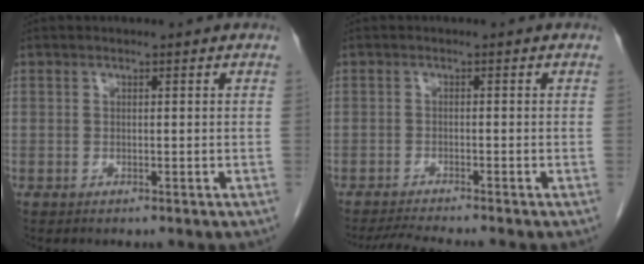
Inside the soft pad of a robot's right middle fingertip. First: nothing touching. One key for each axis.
{"total": 4.6, "fx": -4.2, "fy": -1.0, "fz": 1.7, "tx": -0.032, "ty": -0.020, "tz": -0.072}